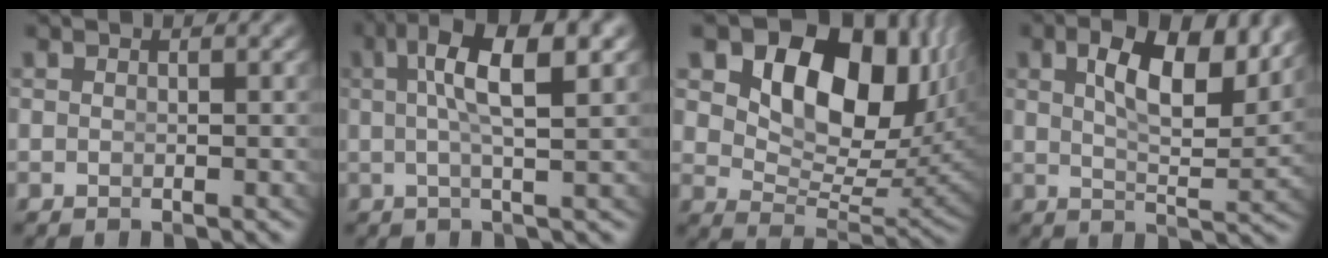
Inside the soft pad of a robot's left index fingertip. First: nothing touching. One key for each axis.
{"total": 7.3, "fx": 2.6, "fy": 1.5, "fz": 6.6, "tx": -0.111, "ty": 0.015, "tz": 0.039}
{"total": 15.5, "fx": 5.1, "fy": 9.3, "fz": 11.3, "tx": -0.184, "ty": 0.001, "tz": 0.076}
{"total": 7.4, "fx": 3.7, "fy": 2.1, "fz": 6.1, "tx": -0.090, "ty": 0.004, "tz": 0.057}